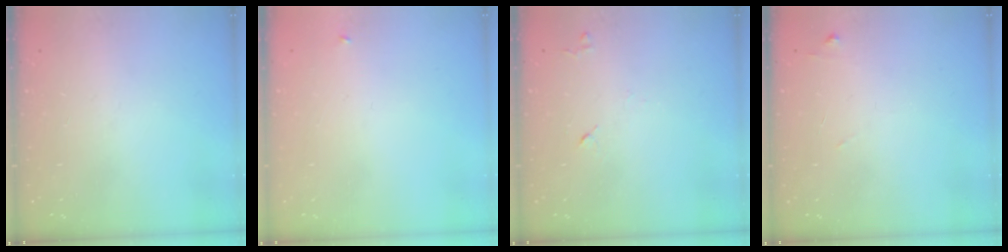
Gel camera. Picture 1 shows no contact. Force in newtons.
{"total": 2.3, "press": 2.3, "slide": 0.2}
{"total": 5.6, "press": 5.5, "slide": 0.9}
{"total": 7.4, "press": 7.4, "slide": 0.4}